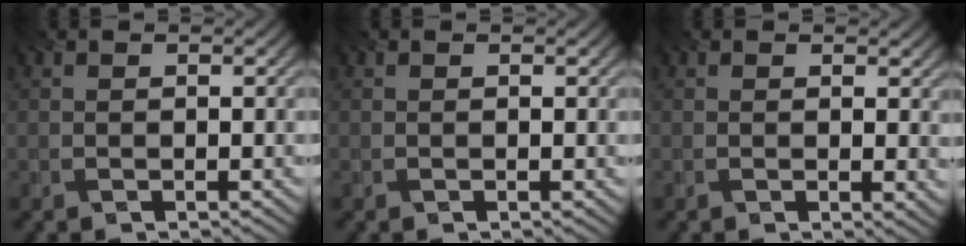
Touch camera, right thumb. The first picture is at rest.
{"total": 0.0}
{"total": 2.5, "force": [0.9, 1.4, 1.9], "torque": [-0.028, -0.005, 0.013]}